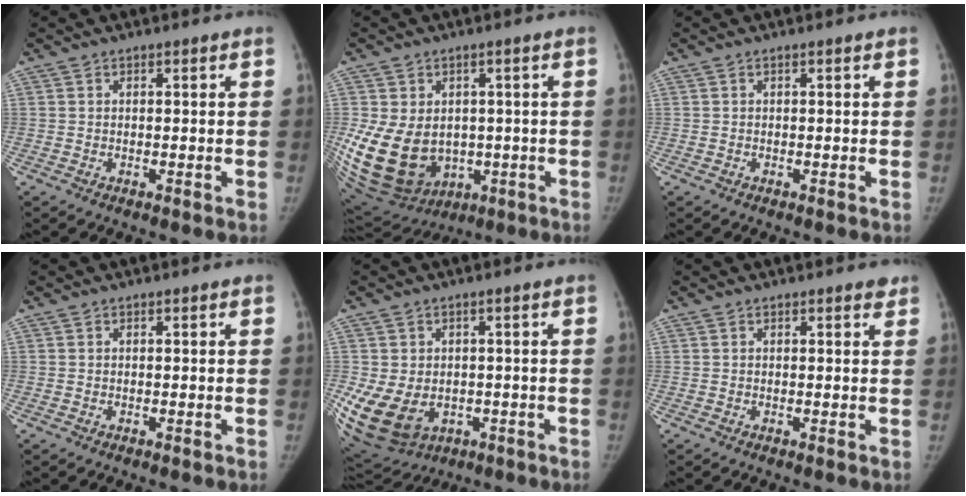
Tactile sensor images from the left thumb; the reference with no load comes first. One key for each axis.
{"total": 19.6, "fx": -2.5, "fy": 14.8, "fz": 12.7, "tx": -0.256, "ty": -0.008, "tz": -0.001}
{"total": 0.0}
{"total": 0.0}
{"total": 16.2, "fx": -4.0, "fy": 12.4, "fz": 9.5, "tx": -0.211, "ty": 0.000, "tz": -0.036}
{"total": 1.1, "fx": 0.9, "fy": 0.4, "fz": 0.5, "tx": -0.001, "ty": -0.004, "tz": 0.007}